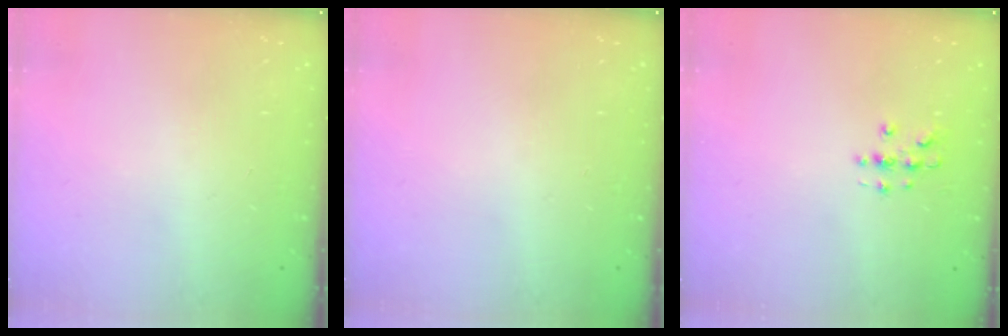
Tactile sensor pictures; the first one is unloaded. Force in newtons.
{"total": 0.0}
{"total": 2.9, "press": 2.9, "slide": 0.3}